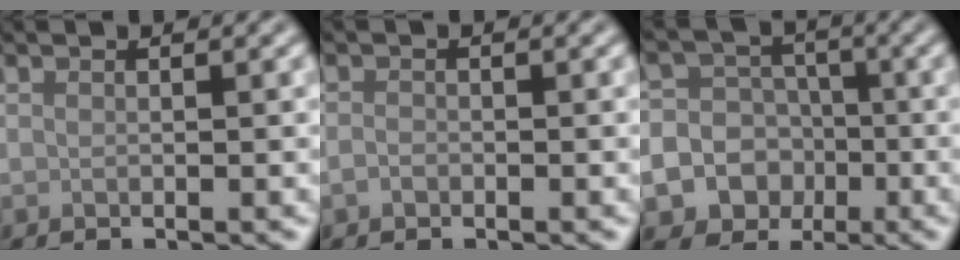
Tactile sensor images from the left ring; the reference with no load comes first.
{"total": 0.9, "force": [-0.4, 0.6, 0.4], "torque": [-0.009, -0.002, -0.010]}
{"total": 14.0, "force": [-4.3, 13.1, 2.9], "torque": [-0.087, -0.016, -0.095]}